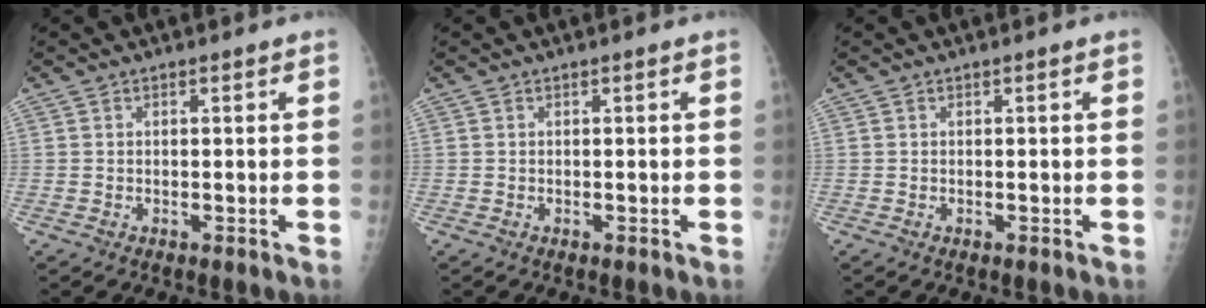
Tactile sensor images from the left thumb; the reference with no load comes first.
{"total": 0.0}
{"total": 0.0}